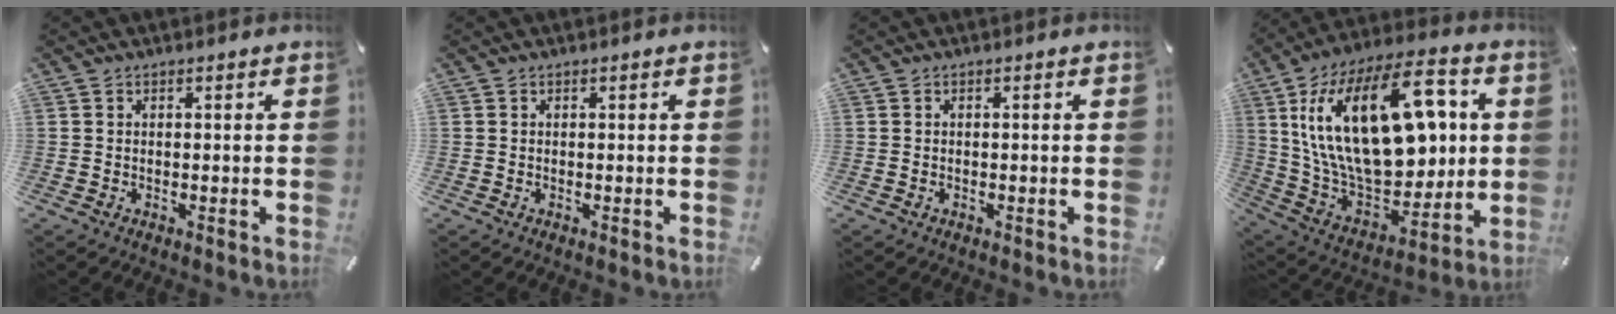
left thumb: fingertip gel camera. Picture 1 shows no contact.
{"total": 0.0}
{"total": 0.0}
{"total": 31.0, "force": [7.6, 17.5, 24.4], "torque": [-0.470, -0.036, 0.132]}